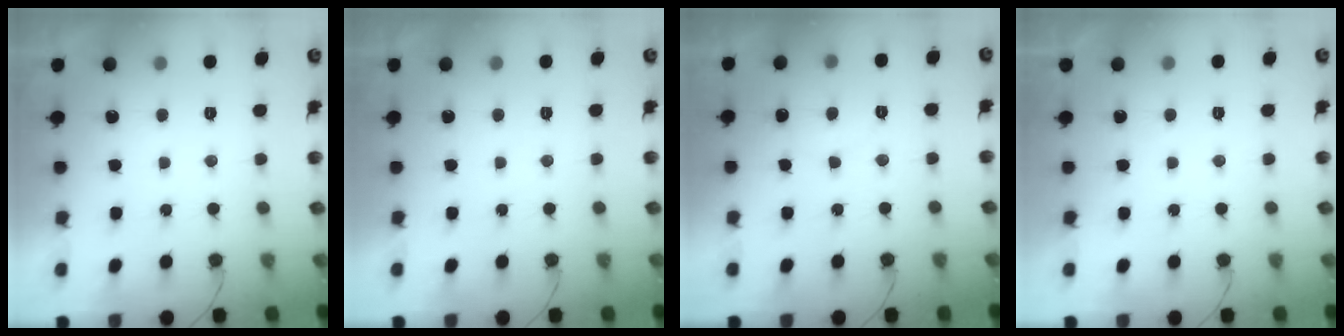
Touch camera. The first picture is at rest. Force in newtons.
{"total": 1.7, "press": 1.7, "slide": 0.1}
{"total": 6.9, "press": 6.8, "slide": 0.4}
{"total": 1.9, "press": 1.9, "slide": 0.1}